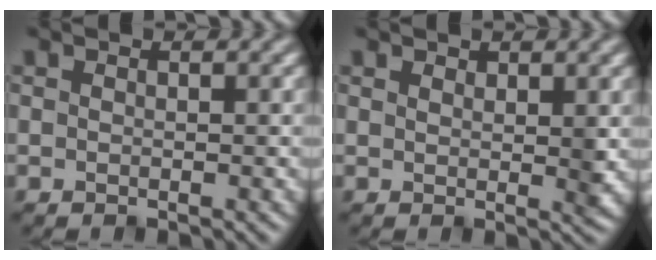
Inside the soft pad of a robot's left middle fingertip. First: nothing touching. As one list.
[{"total": 2.0, "force": [1.6, 0.5, 1.1], "torque": [-0.013, -0.005, 0.031]}]